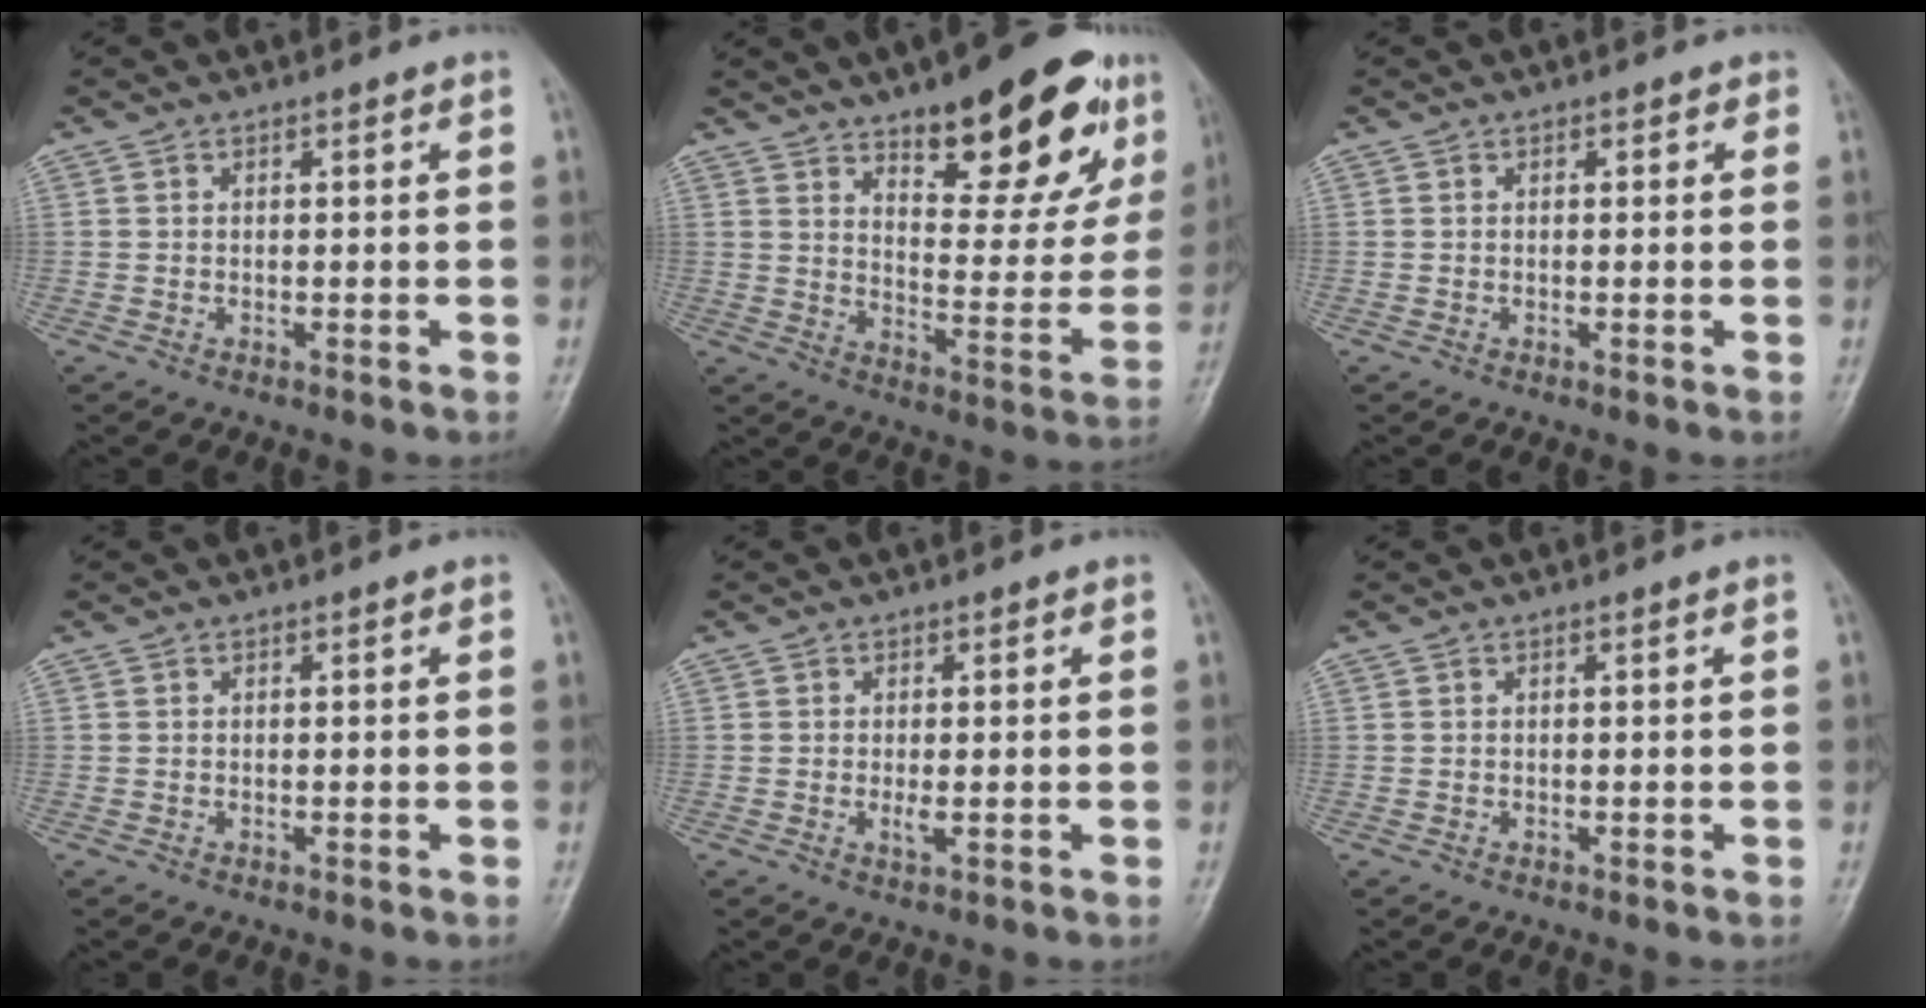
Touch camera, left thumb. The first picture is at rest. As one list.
[{"total": 21.2, "force": [12.6, 7.7, 15.2], "torque": [-0.161, -0.059, 0.185]}, {"total": 1.1, "force": [0.4, 0.8, 0.6], "torque": [0.007, 0.002, -0.001]}, {"total": 0.0}, {"total": 1.8, "force": [0.0, 0.7, 1.6], "torque": [-0.028, -0.004, -0.001]}, {"total": 0.0}]